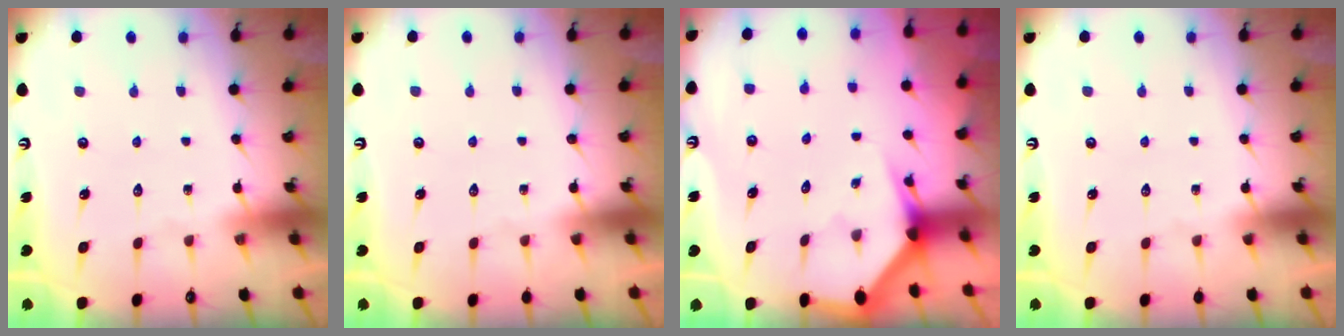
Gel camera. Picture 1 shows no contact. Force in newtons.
{"total": 0.0}
{"total": 2.6, "press": 2.6, "slide": 0.0}
{"total": 0.0}